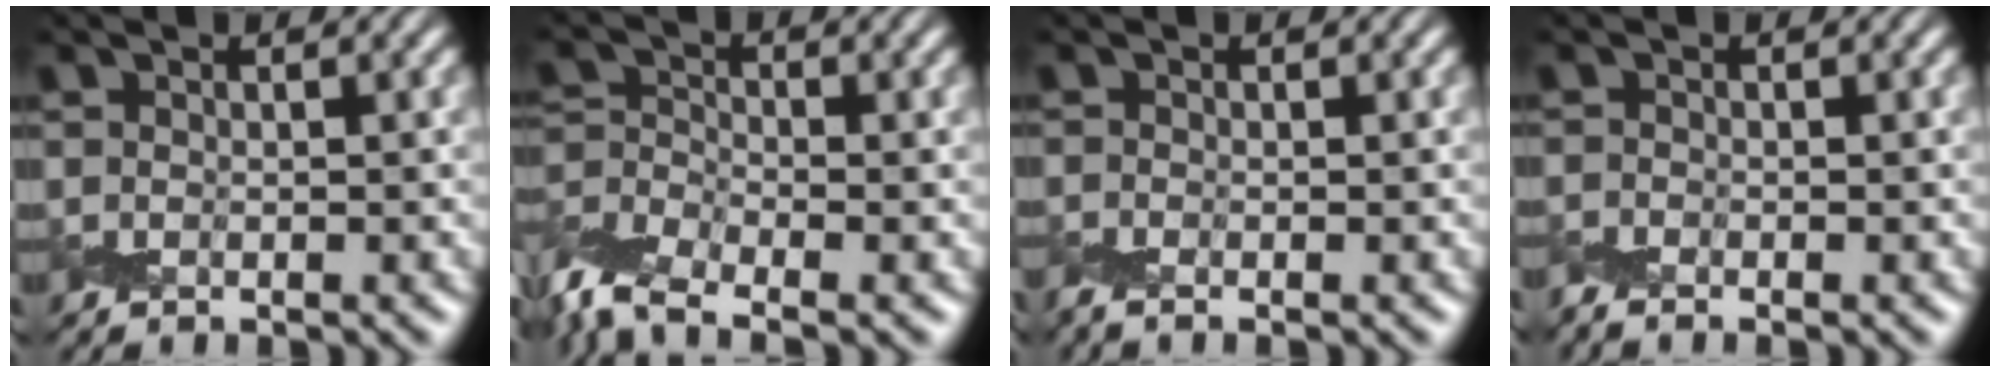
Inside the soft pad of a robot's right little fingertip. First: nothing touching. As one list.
[{"total": 5.4, "force": [-3.8, 2.0, 3.3], "torque": [-0.066, -0.005, -0.092]}, {"total": 1.3, "force": [-0.7, 0.5, 0.9], "torque": [-0.032, -0.001, -0.023]}, {"total": 1.1, "force": [-0.9, 0.4, 0.5], "torque": [-0.023, -0.003, -0.026]}]